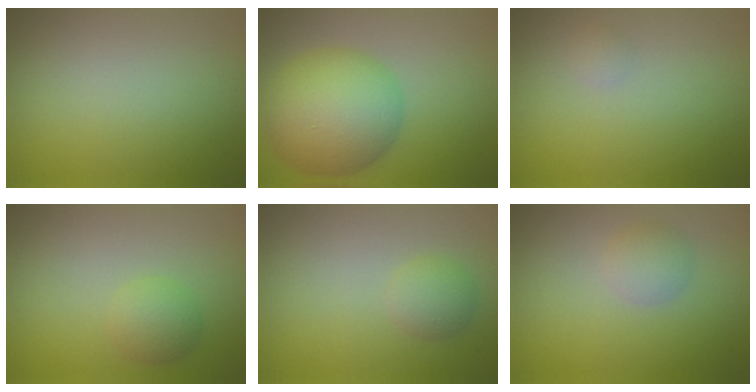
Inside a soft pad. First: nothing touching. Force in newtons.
{"total": 9.0, "press": 9.0, "slide": 0.2}
{"total": 0.6, "press": 0.6, "slide": 0.0}
{"total": 2.0, "press": 2.0, "slide": 0.1}
{"total": 1.7, "press": 1.7, "slide": 0.0}
{"total": 1.9, "press": 1.9, "slide": 0.1}